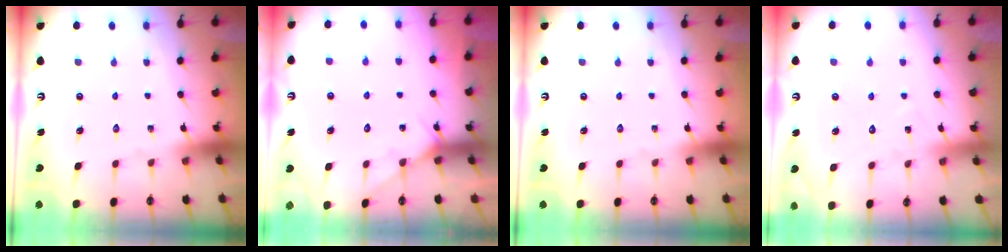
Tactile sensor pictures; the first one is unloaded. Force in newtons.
{"total": 4.6, "press": 4.6, "slide": 0.4}
{"total": 0.0}
{"total": 6.0, "press": 6.0, "slide": 0.7}